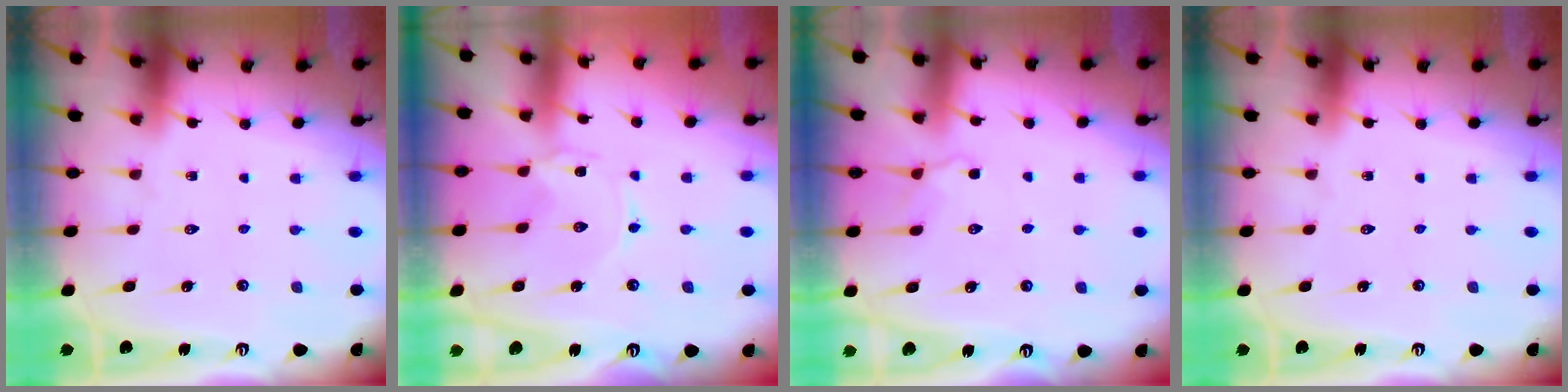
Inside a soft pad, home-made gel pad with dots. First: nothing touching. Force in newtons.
{"total": 0.0}
{"total": 4.7, "press": 4.4, "slide": 1.5}
{"total": 0.0}